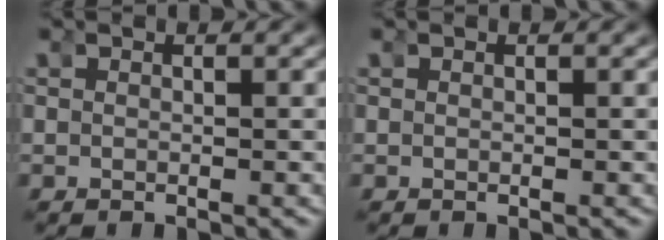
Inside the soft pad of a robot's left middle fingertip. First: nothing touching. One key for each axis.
{"total": 0.0}